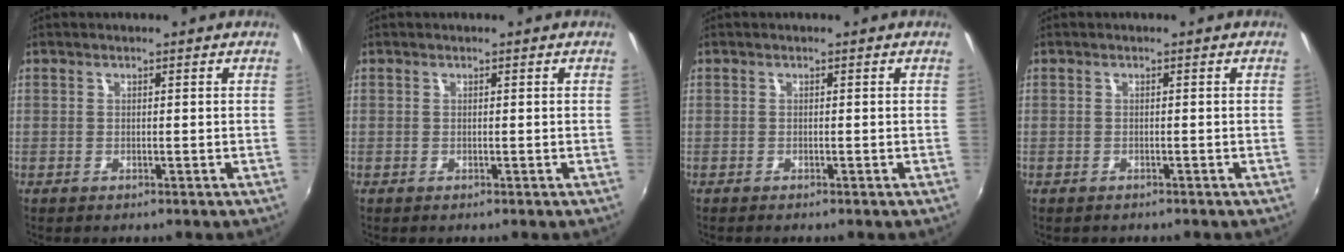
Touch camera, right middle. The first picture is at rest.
{"total": 0.0}
{"total": 0.5, "force": [-0.5, 0.1, 0.1], "torque": [-0.003, -0.004, -0.010]}
{"total": 1.0, "force": [-0.7, 0.6, 0.2], "torque": [-0.008, -0.001, -0.008]}